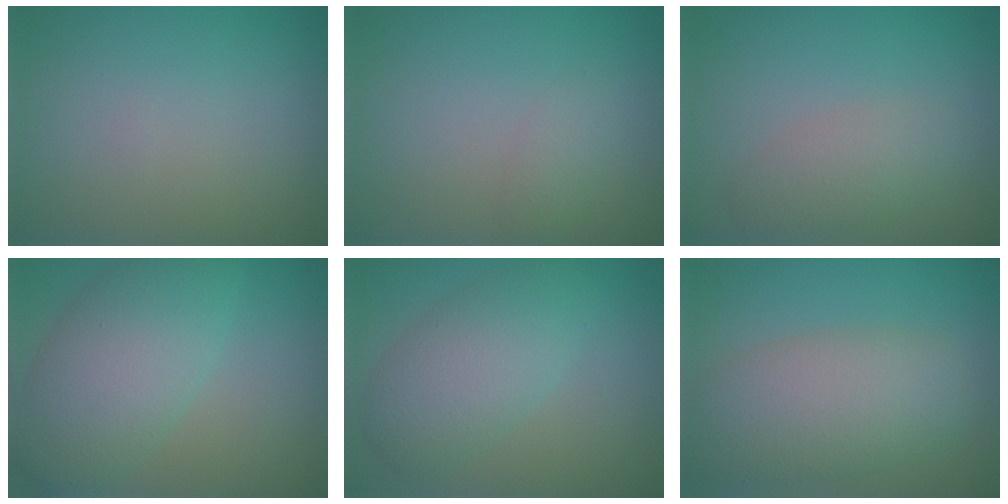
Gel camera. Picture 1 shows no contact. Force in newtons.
{"total": 1.0, "press": 1.0, "slide": 0.1}
{"total": 2.5, "press": 2.5, "slide": 0.1}
{"total": 7.2, "press": 7.2, "slide": 0.2}
{"total": 5.4, "press": 5.4, "slide": 0.0}
{"total": 6.8, "press": 6.8, "slide": 0.4}